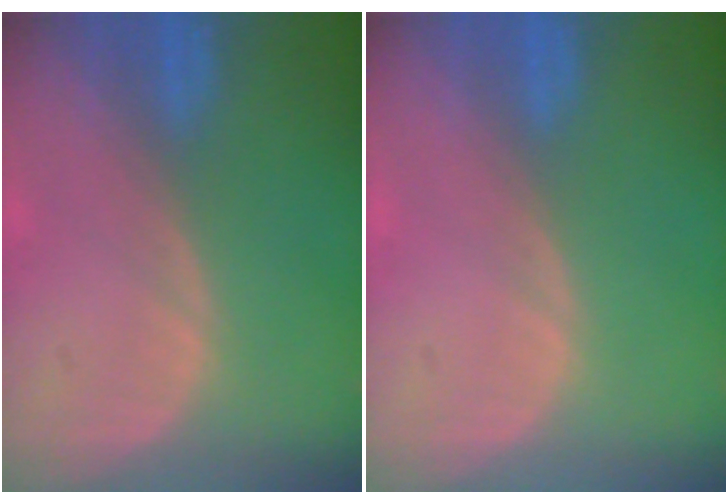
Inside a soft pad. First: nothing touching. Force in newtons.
{"total": 0.0}